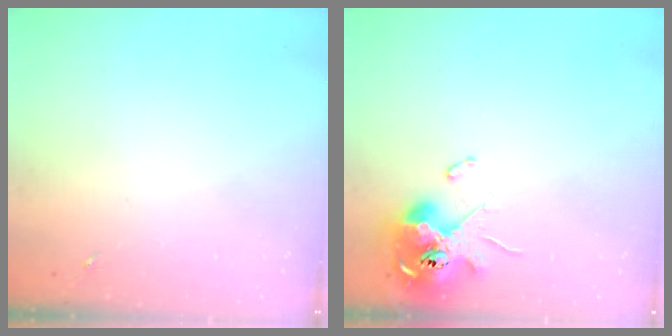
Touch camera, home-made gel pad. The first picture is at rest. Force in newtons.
{"total": 11.4, "press": 11.2, "slide": 1.6}